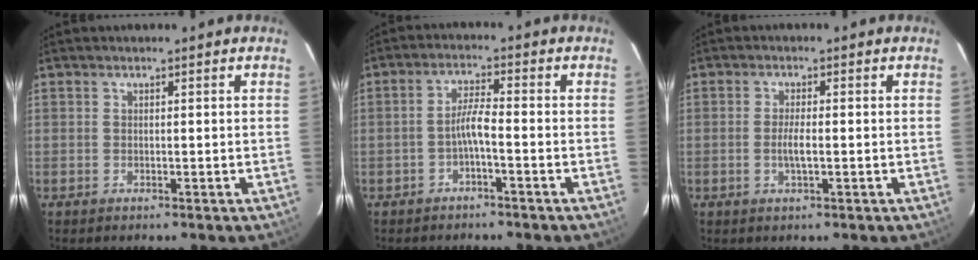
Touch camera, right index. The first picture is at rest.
{"total": 3.3, "force": [-1.7, 0.1, 2.8], "torque": [-0.059, 0.009, -0.032]}
{"total": 2.6, "force": [-0.5, 0.5, 2.5], "torque": [-0.048, -0.004, -0.009]}